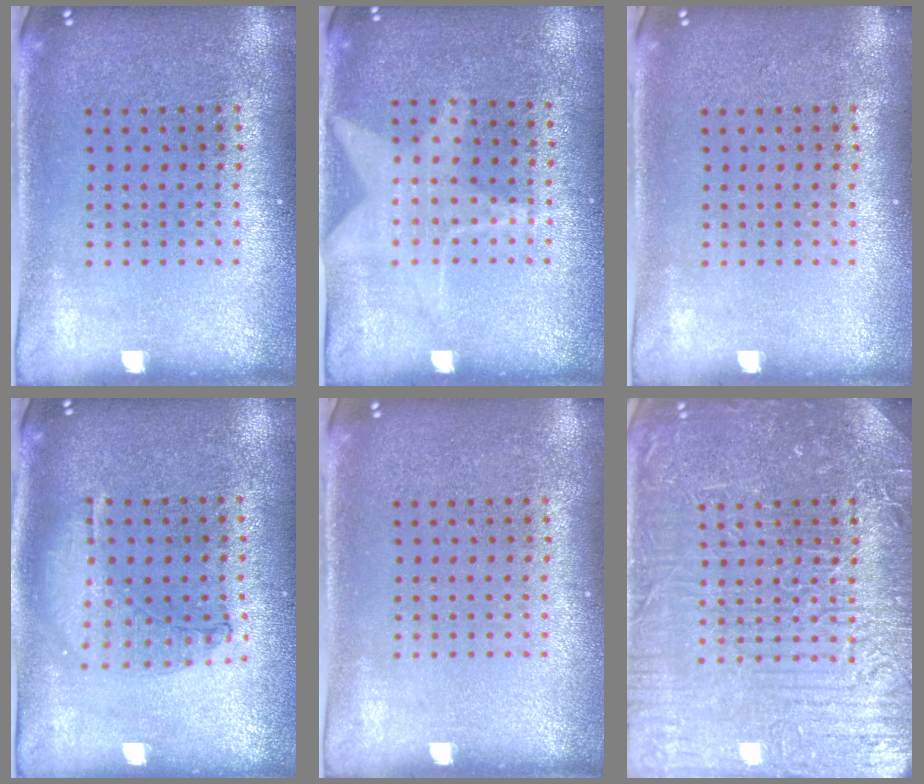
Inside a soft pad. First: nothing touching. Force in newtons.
{"total": 1.2, "press": 1.2, "slide": 0.2}
{"total": 0.0}
{"total": 0.9, "press": 0.9, "slide": 0.3}
{"total": 0.0}
{"total": 7.7, "press": 7.7, "slide": 1.1}